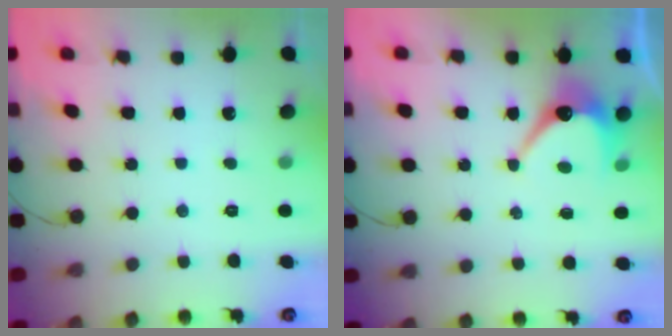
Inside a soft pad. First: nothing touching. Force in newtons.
{"total": 7.4, "press": 7.3, "slide": 0.3}